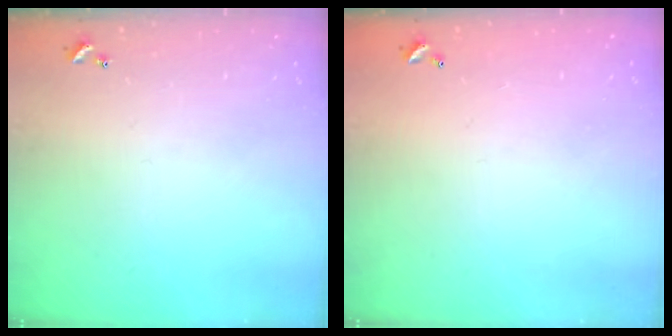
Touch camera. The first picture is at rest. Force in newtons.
{"total": 3.0, "press": 3.0, "slide": 0.1}